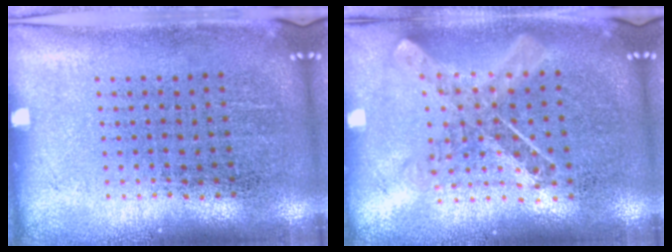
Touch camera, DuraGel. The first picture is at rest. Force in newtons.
{"total": 0.9, "press": 0.8, "slide": 0.2}